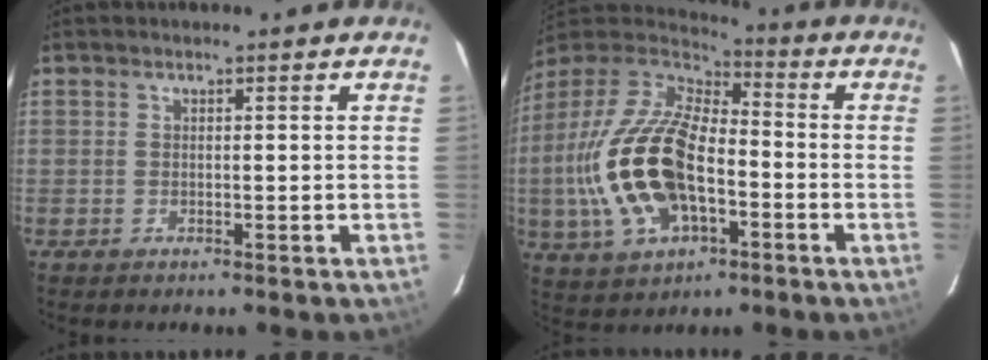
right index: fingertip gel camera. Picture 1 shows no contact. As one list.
[{"total": 22.4, "force": [-5.0, 11.8, 18.4], "torque": [-0.407, -0.011, -0.086]}]